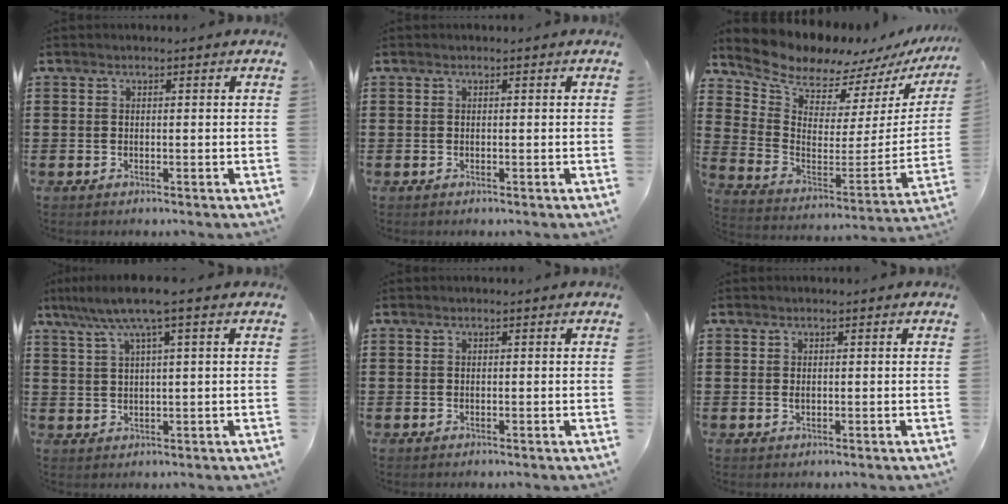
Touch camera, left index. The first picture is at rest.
{"total": 0.0}
{"total": 8.6, "force": [8.3, 1.9, 0.9], "torque": [-0.065, -0.072, 0.142]}
{"total": 5.7, "force": [2.8, 0.1, 5.0], "torque": [-0.103, 0.000, 0.046]}
{"total": 0.0}
{"total": 0.6, "force": [0.1, 0.3, 0.6], "torque": [-0.012, -0.001, 0.002]}